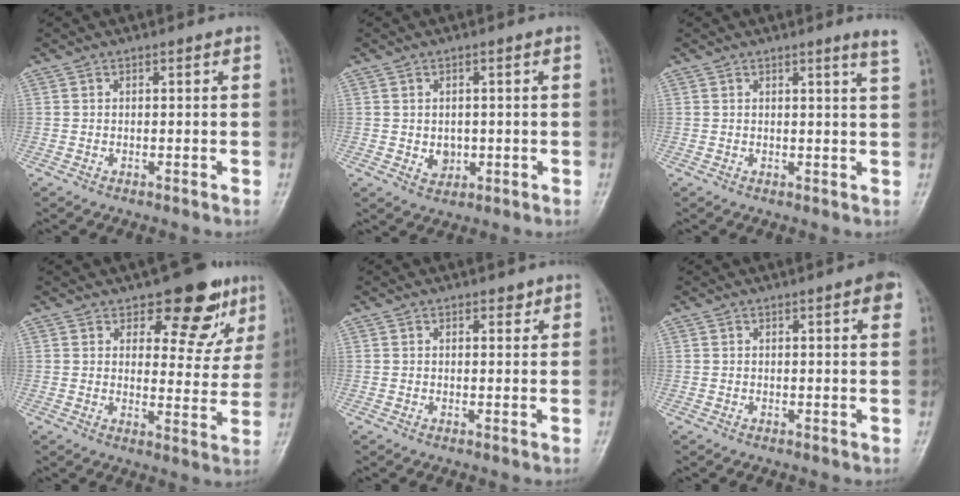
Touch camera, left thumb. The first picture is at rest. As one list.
[{"total": 3.2, "force": [-0.3, 2.7, 1.7], "torque": [-0.013, -0.001, 0.004]}, {"total": 2.7, "force": [1.9, -0.7, 1.7], "torque": [-0.023, -0.017, 0.024]}, {"total": 11.3, "force": [7.4, 5.7, 6.4], "torque": [-0.031, -0.043, 0.098]}, {"total": 1.5, "force": [1.0, 0.9, 0.6], "torque": [0.003, -0.005, 0.011]}, {"total": 2.9, "force": [1.4, 0.6, 2.5], "torque": [-0.026, -0.001, 0.013]}]